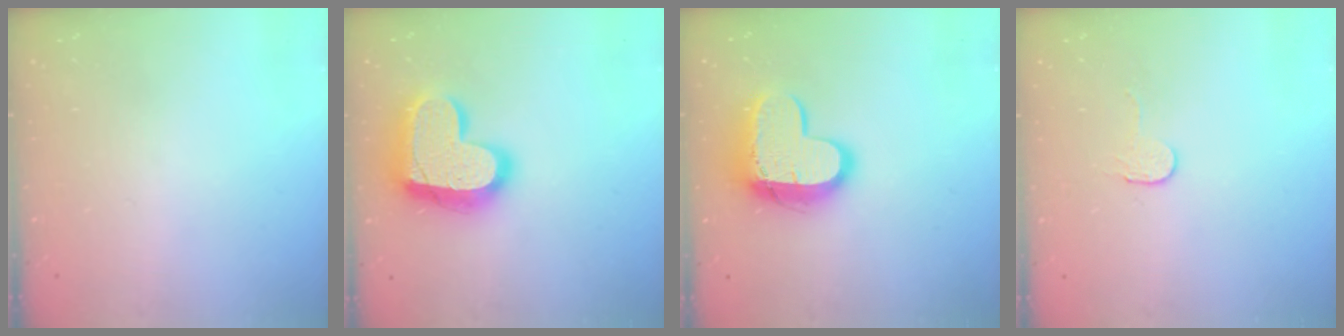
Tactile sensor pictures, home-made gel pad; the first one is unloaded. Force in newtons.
{"total": 20.9, "press": 20.8, "slide": 1.8}
{"total": 14.4, "press": 14.4, "slide": 1.0}
{"total": 2.7, "press": 2.7, "slide": 0.2}